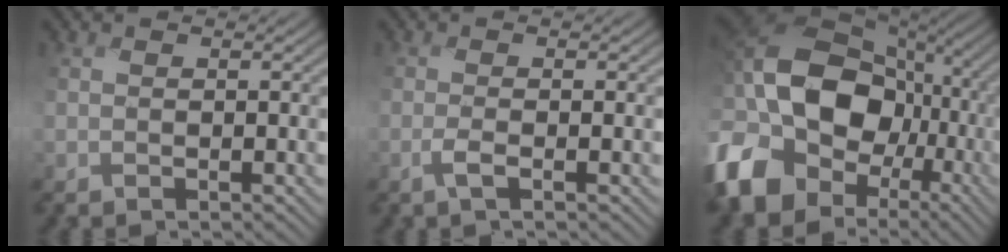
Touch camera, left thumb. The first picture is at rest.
{"total": 1.4, "force": [-0.8, 0.1, 1.2], "torque": [-0.030, 0.003, -0.019]}
{"total": 20.4, "force": [-2.4, 15.4, 13.2], "torque": [-0.322, -0.004, -0.051]}